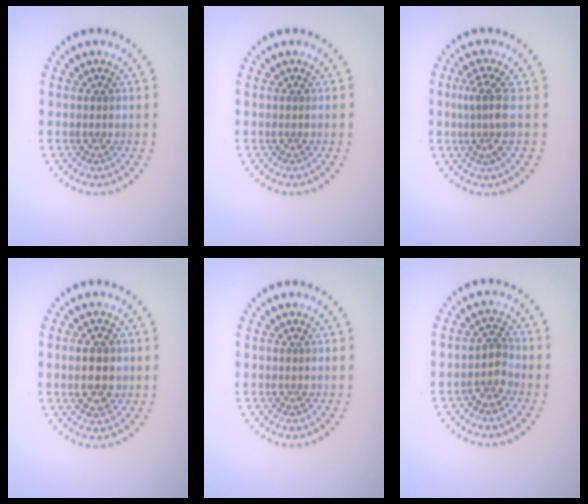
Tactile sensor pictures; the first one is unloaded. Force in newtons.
{"total": 0.0}
{"total": 2.7, "press": 2.0, "slide": 1.9}
{"total": 3.9, "press": 3.9, "slide": 0.2}
{"total": 0.0}
{"total": 1.9, "press": 1.5, "slide": 1.1}